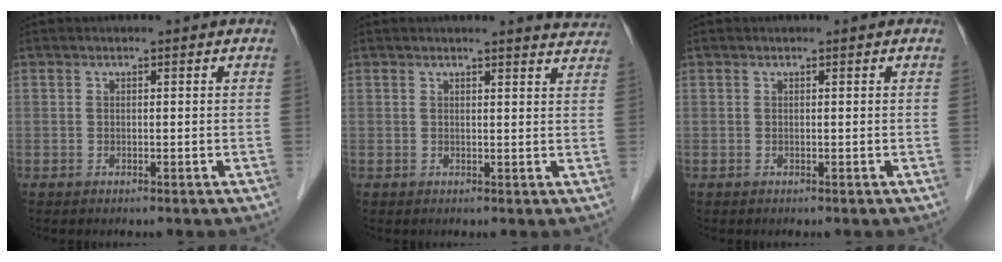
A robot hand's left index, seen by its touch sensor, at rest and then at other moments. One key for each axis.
{"total": 4.0, "fx": 4.0, "fy": 0.1, "fz": 0.5, "tx": -0.008, "ty": -0.022, "tz": 0.022}
{"total": 0.0}